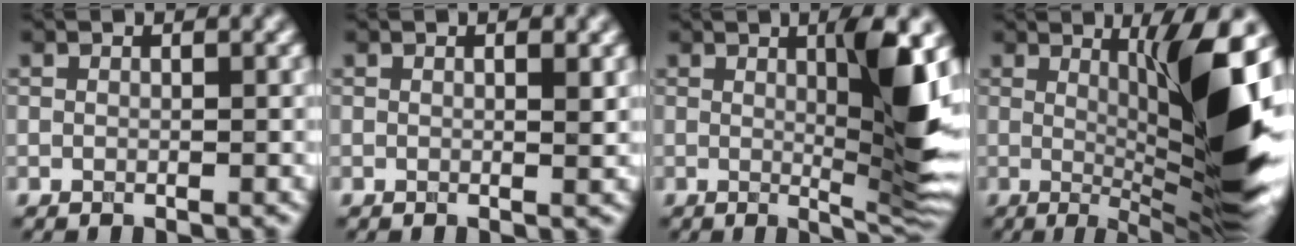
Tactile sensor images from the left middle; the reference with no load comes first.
{"total": 1.2, "force": [0.3, 0.2, 1.1], "torque": [-0.015, -0.003, 0.004]}
{"total": 7.3, "force": [1.1, 1.2, 7.1], "torque": [-0.097, -0.010, 0.024]}
{"total": 11.1, "force": [1.2, 1.7, 10.9], "torque": [-0.143, -0.008, 0.026]}